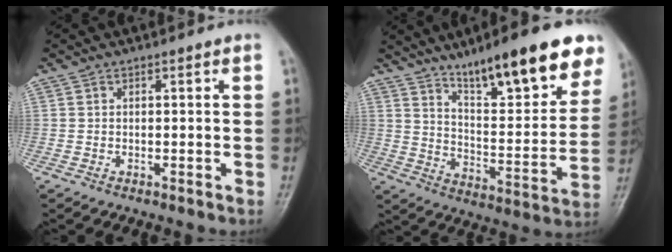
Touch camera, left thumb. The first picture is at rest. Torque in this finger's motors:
{"motor_torque": [1.02, 0.98, 1.48, -1.29, 0.34]}